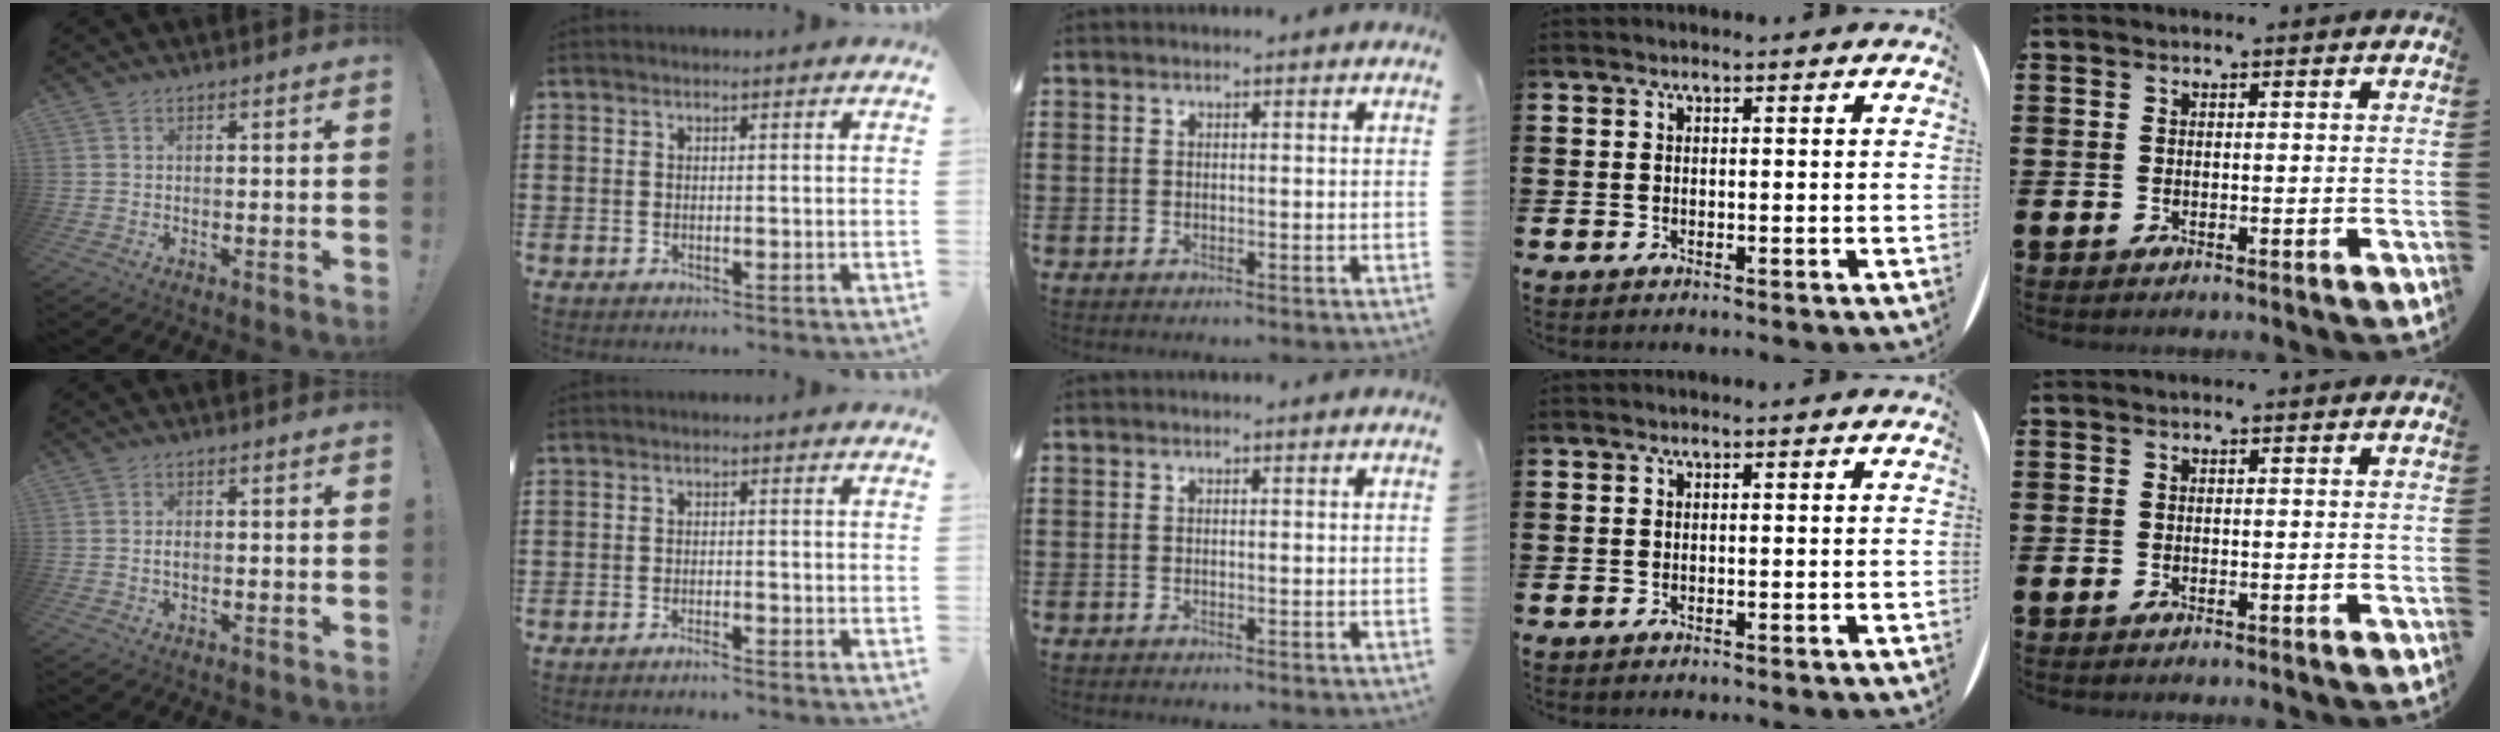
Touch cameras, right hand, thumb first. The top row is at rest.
{"thumb": {"total": 1.3, "force": [-0.4, 0.7, 1.0], "torque": [-0.017, 0.004, -0.008]}, "index": {"total": 1.3, "force": [-1.1, 0.1, 0.5], "torque": [-0.010, -0.002, -0.021]}}